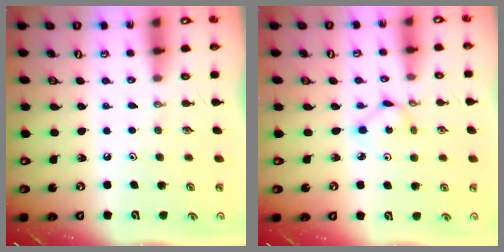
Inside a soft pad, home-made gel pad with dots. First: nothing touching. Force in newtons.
{"total": 1.6, "press": 1.6, "slide": 0.2}